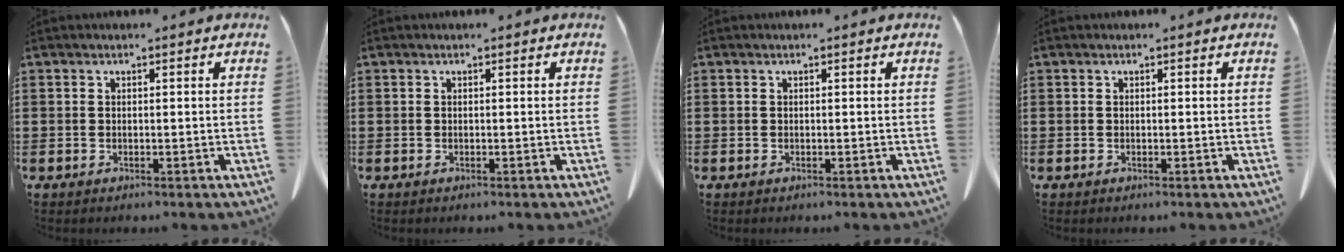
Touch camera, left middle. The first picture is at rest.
{"total": 0.0}
{"total": 0.0}
{"total": 0.0}